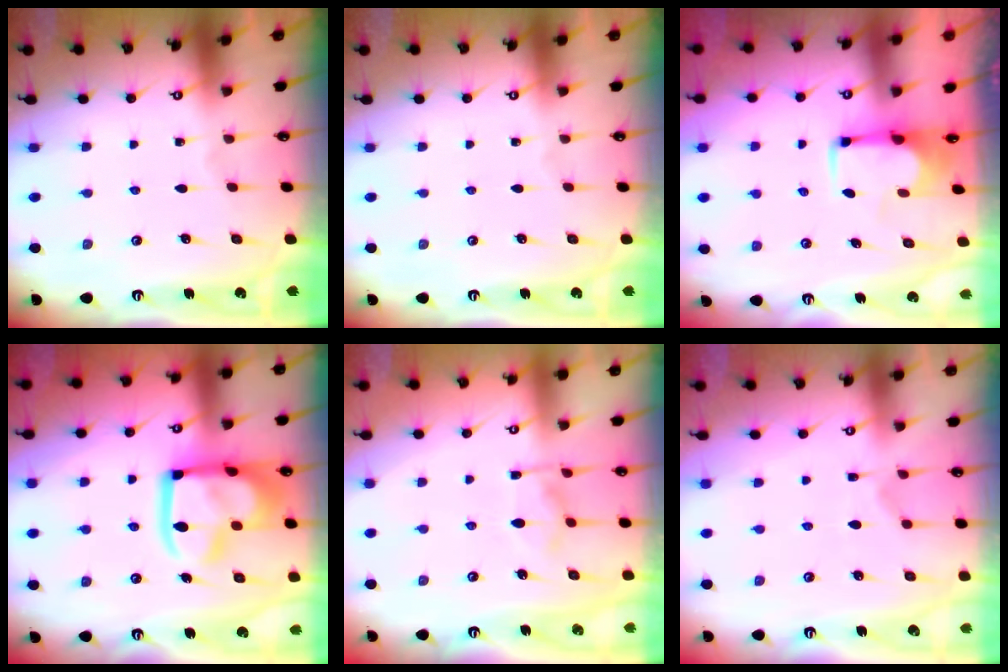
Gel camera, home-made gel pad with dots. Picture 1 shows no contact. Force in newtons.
{"total": 0.0}
{"total": 1.9, "press": 1.6, "slide": 1.0}
{"total": 20.0, "press": 19.9, "slide": 2.2}
{"total": 7.7, "press": 7.6, "slide": 1.2}
{"total": 1.4, "press": 0.2, "slide": 1.4}